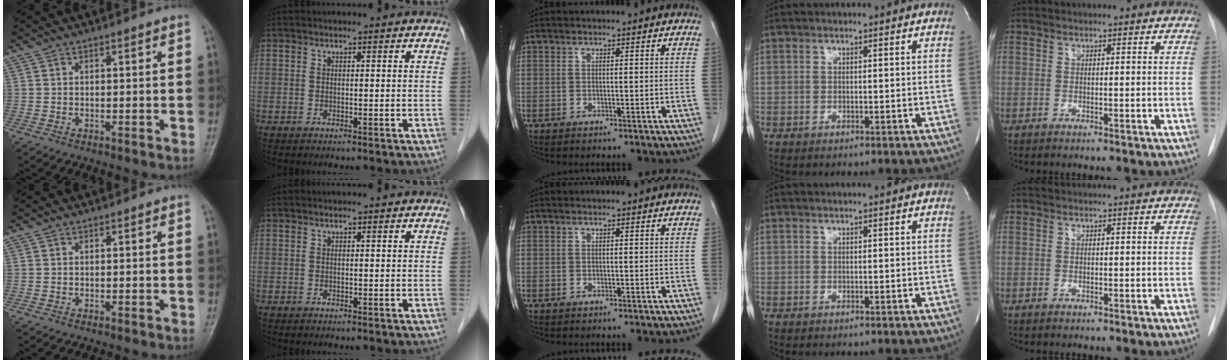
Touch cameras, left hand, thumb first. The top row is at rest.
{}